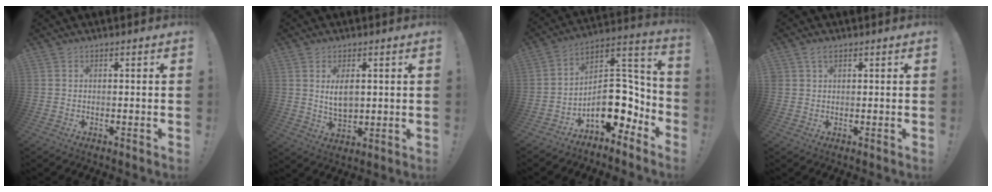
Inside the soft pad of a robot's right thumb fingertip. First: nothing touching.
{"total": 6.1, "force": [1.4, 3.5, 4.8], "torque": [-0.078, -0.006, 0.024]}
{"total": 16.0, "force": [-5.1, 10.2, 11.2], "torque": [-0.134, 0.021, -0.070]}
{"total": 2.0, "force": [1.3, 1.4, 0.7], "torque": [-0.010, 0.000, 0.024]}